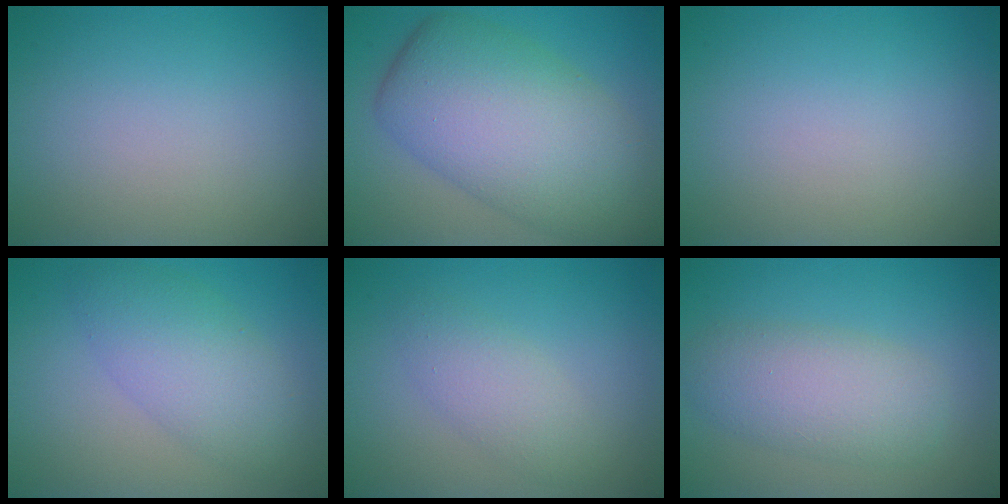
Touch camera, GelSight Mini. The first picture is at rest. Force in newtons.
{"total": 11.1, "press": 11.1, "slide": 0.5}
{"total": 0.0}
{"total": 4.9, "press": 4.9, "slide": 0.1}
{"total": 2.7, "press": 2.7, "slide": 0.2}
{"total": 4.9, "press": 4.9, "slide": 0.1}